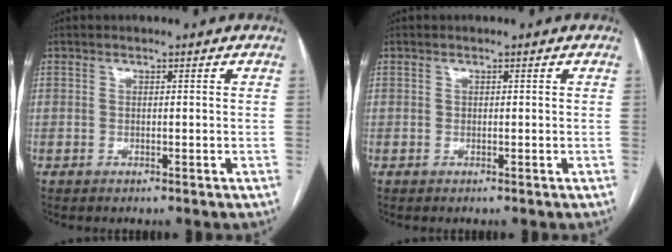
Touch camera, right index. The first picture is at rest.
{"total": 0.0}